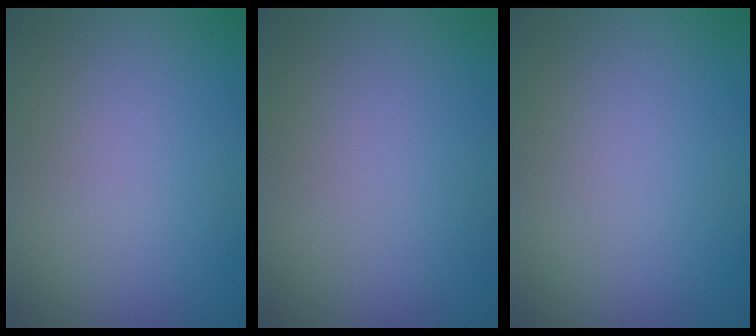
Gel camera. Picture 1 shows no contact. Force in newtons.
{"total": 0.0}
{"total": 0.0}